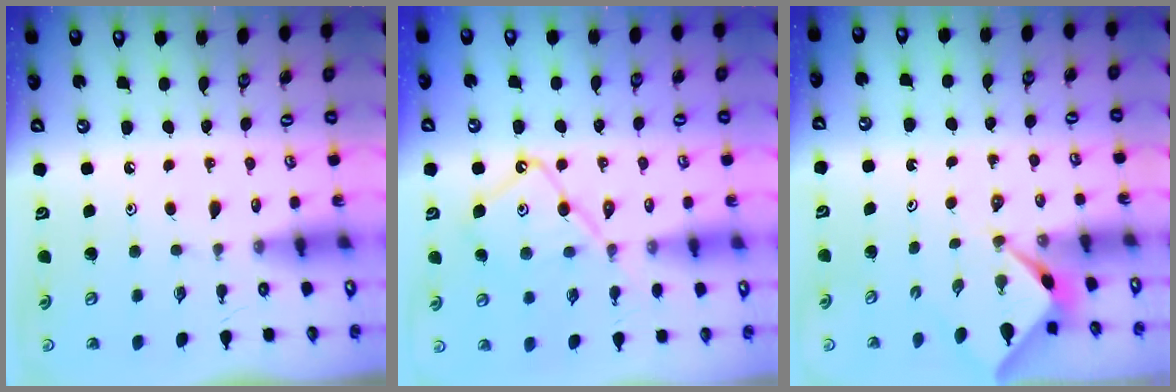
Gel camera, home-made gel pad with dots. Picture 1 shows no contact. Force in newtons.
{"total": 12.9, "press": 12.8, "slide": 1.1}
{"total": 2.1, "press": 2.1, "slide": 0.3}